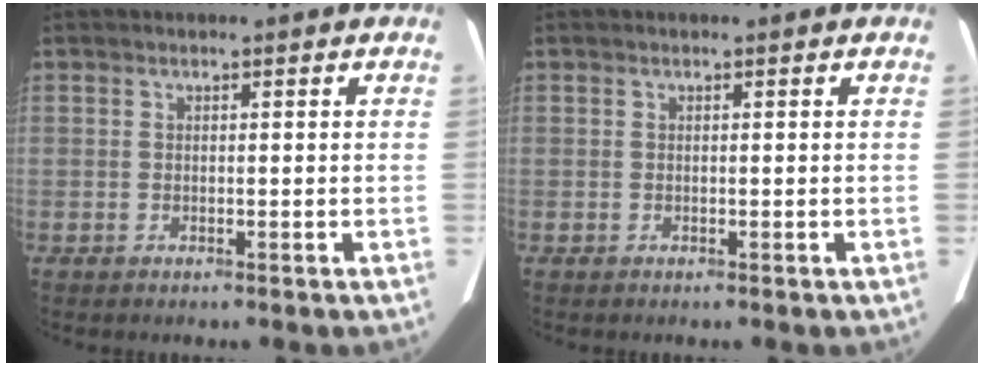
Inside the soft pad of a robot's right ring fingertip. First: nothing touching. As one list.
[{"total": 0.0}]